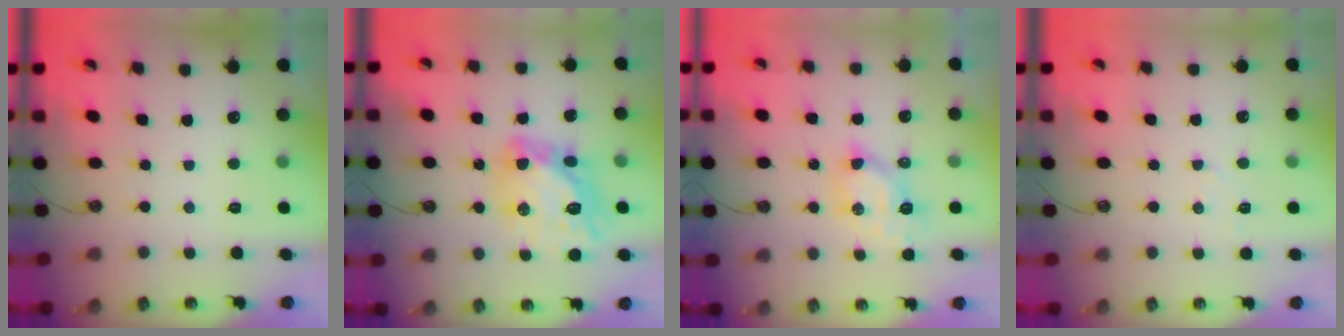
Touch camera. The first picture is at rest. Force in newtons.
{"total": 15.3, "press": 15.2, "slide": 1.4}
{"total": 6.4, "press": 6.4, "slide": 0.2}
{"total": 3.7, "press": 3.7, "slide": 0.6}